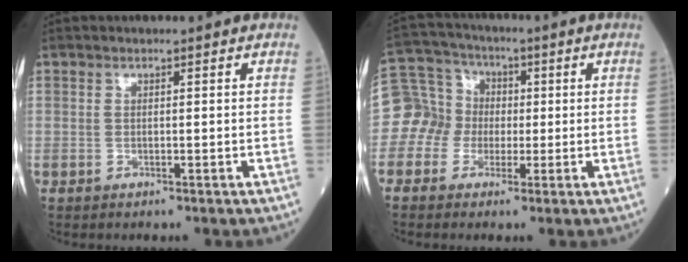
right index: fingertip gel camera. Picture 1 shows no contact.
{"total": 8.1, "force": [-0.9, 8.0, 0.8], "torque": [-0.022, 0.038, -0.019]}